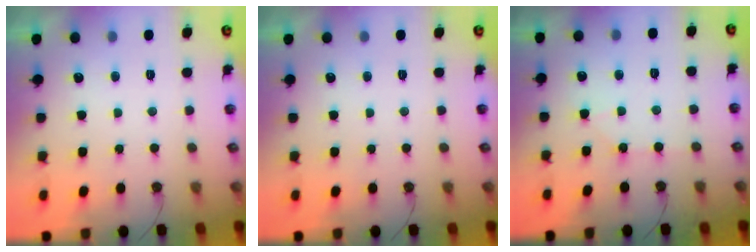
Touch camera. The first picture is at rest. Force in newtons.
{"total": 0.0}
{"total": 4.9, "press": 4.8, "slide": 0.8}